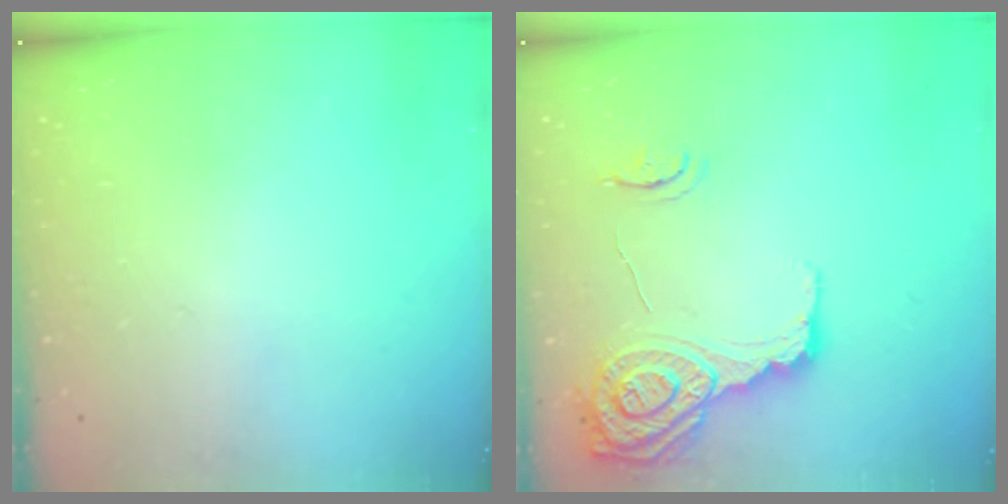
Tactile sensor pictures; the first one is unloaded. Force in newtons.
{"total": 16.9, "press": 16.8, "slide": 1.4}